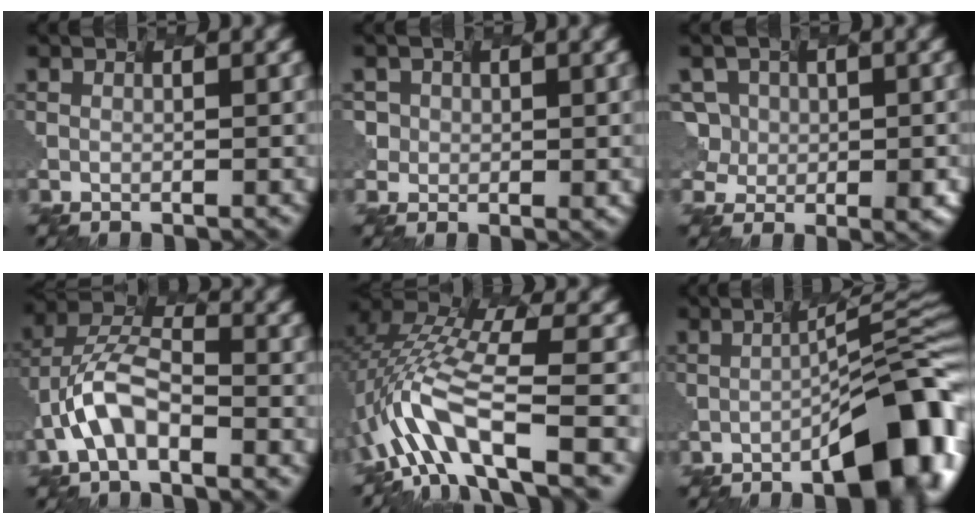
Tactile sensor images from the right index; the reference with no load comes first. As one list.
[{"total": 1.2, "force": [-0.5, -0.4, -1.0], "torque": [-0.003, -0.008, 0.026]}, {"total": 3.1, "force": [-0.5, 2.7, 1.5], "torque": [-0.047, -0.014, 0.032]}, {"total": 5.2, "force": [-4.0, 1.6, 2.9], "torque": [-0.087, 0.011, -0.047]}, {"total": 9.7, "force": [-5.2, 2.4, 7.9], "torque": [-0.175, 0.018, -0.061]}, {"total": 9.4, "force": [-3.7, 1.9, 8.5], "torque": [-0.115, -0.003, -0.025]}]